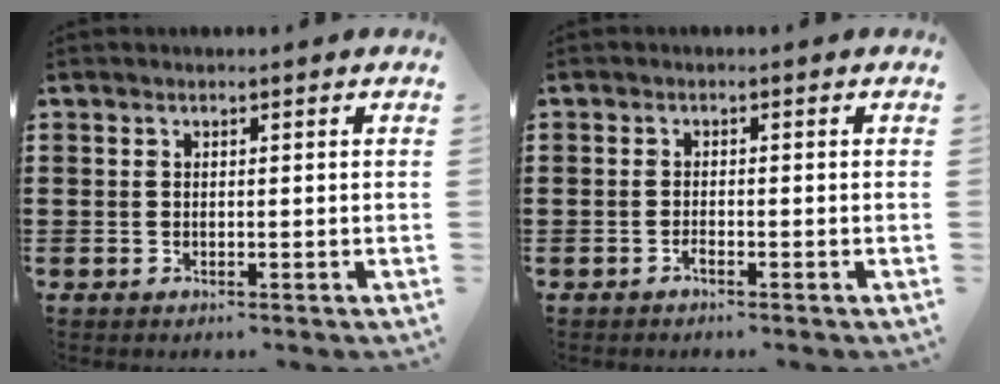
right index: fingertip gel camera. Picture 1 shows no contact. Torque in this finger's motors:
{"motor_torque": [1.02, 1.12, 0.05, 0.01]}